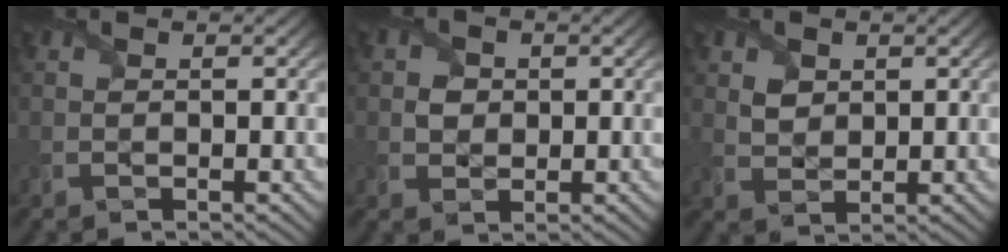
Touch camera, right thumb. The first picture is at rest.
{"total": 2.3, "force": [0.1, 2.1, 0.9], "torque": [-0.021, -0.002, -0.003]}
{"total": 2.5, "force": [1.1, 2.0, 1.1], "torque": [-0.028, -0.004, 0.019]}